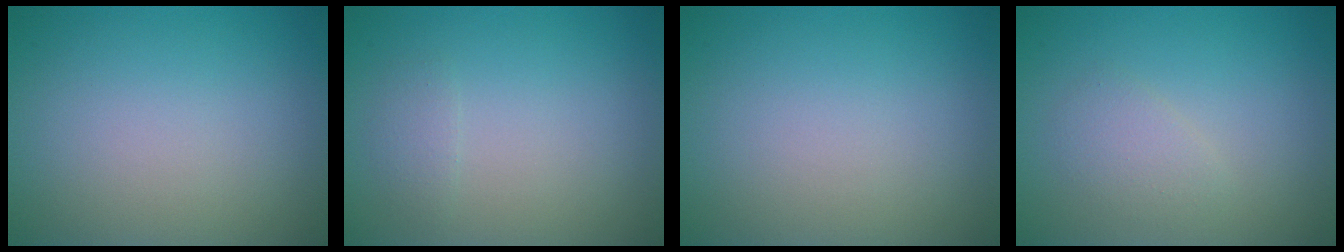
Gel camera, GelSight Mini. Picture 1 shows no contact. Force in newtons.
{"total": 0.9, "press": 0.9, "slide": 0.0}
{"total": 0.0}
{"total": 1.6, "press": 1.6, "slide": 0.0}